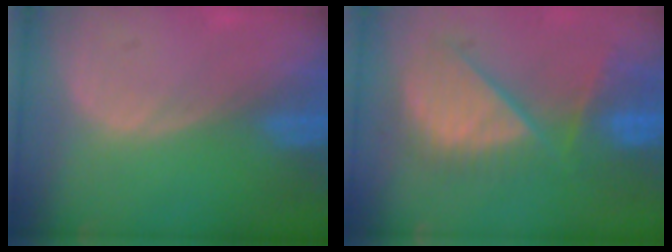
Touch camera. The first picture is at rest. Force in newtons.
{"total": 10.1, "press": 9.5, "slide": 3.5}